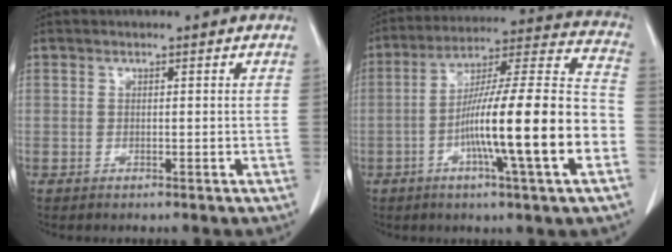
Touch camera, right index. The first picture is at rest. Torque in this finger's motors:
{"motor_torque": [2.14, 0.00, 1.06, 0.21]}